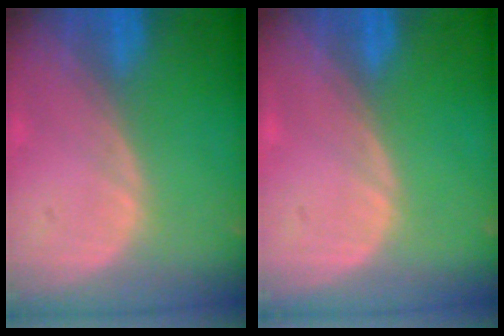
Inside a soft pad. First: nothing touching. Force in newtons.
{"total": 0.0}